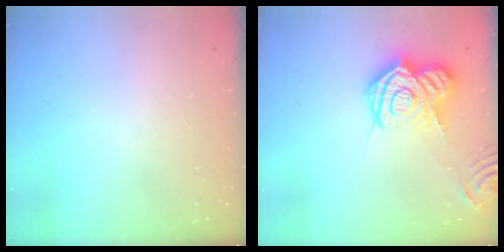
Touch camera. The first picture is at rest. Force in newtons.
{"total": 17.5, "press": 17.5, "slide": 1.3}